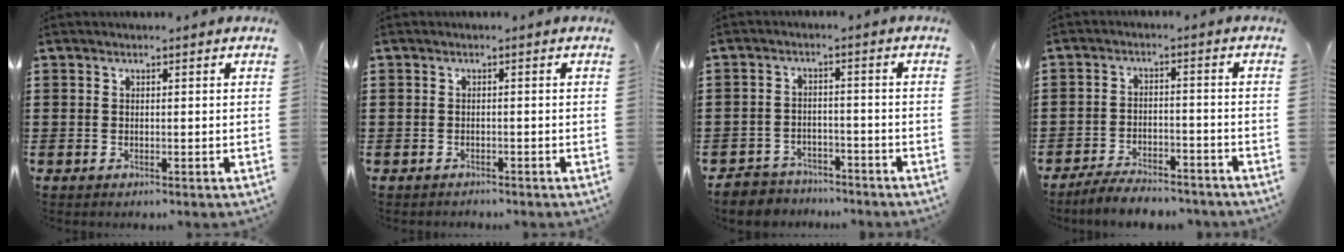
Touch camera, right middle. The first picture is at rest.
{"total": 0.9, "force": [-0.8, 0.4, -0.2], "torque": [0.003, 0.002, -0.019]}
{"total": 3.8, "force": [-3.7, 1.0, -0.1], "torque": [-0.011, 0.000, -0.080]}
{"total": 4.7, "force": [-4.6, 0.6, 1.1], "torque": [-0.025, 0.002, -0.093]}